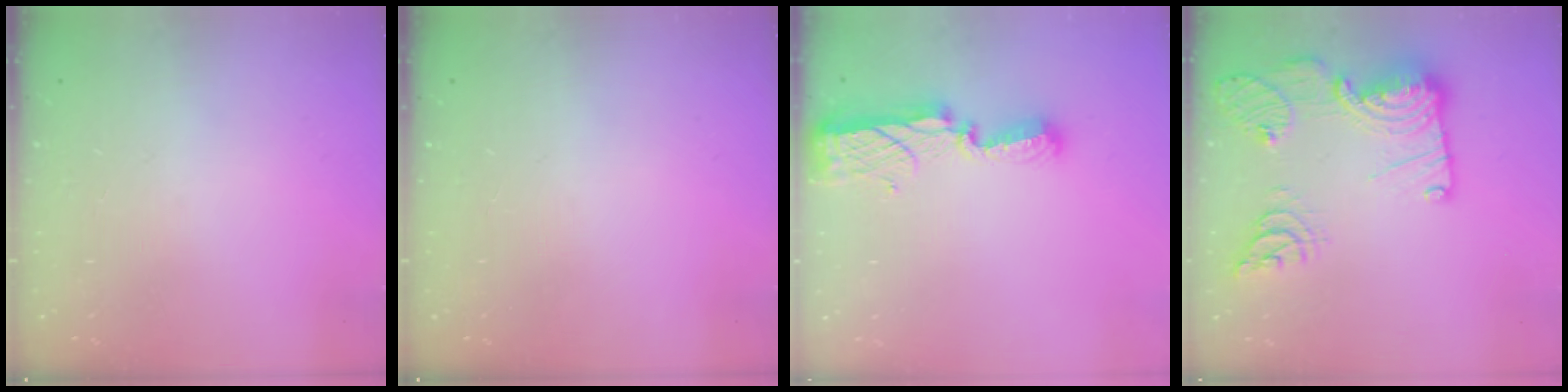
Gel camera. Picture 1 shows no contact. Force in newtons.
{"total": 0.0}
{"total": 8.3, "press": 8.3, "slide": 0.8}
{"total": 22.8, "press": 22.7, "slide": 2.3}